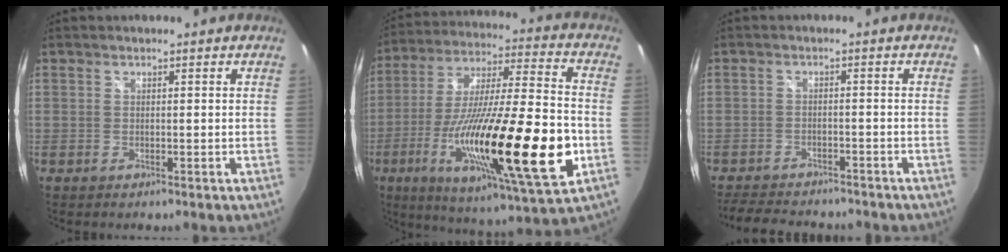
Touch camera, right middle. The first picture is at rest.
{"total": 28.8, "force": [-8.8, 4.6, 27.1], "torque": [-0.483, -0.055, -0.140]}
{"total": 10.1, "force": [-8.9, 3.1, 3.5], "torque": [-0.088, -0.006, -0.133]}